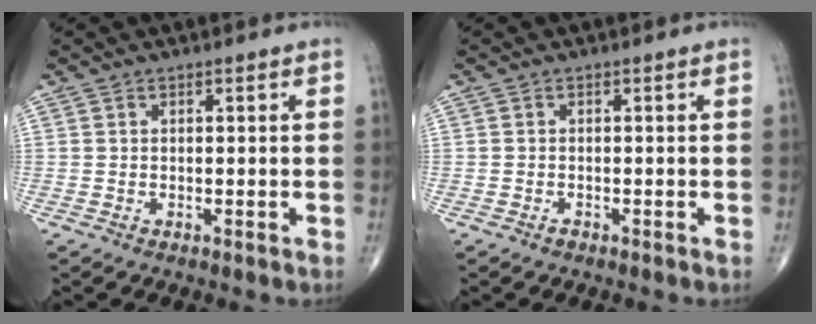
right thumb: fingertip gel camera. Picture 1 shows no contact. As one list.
[{"total": 0.6, "force": [-0.5, 0.3, 0.2], "torque": [-0.002, 0.000, -0.010]}]